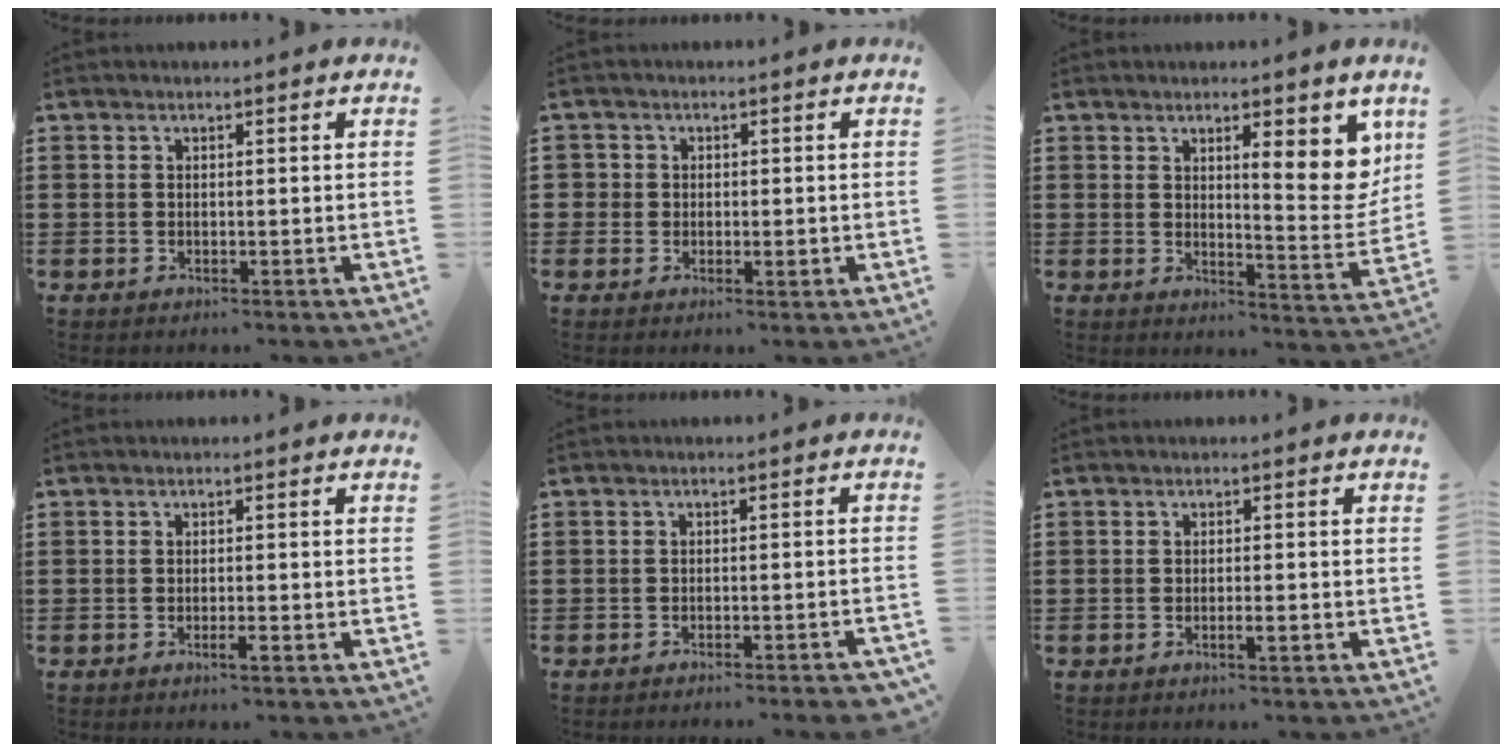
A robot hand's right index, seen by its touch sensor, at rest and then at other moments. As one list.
[{"total": 1.5, "force": [-0.1, 1.4, 0.5], "torque": [-0.015, 0.003, -0.002]}, {"total": 8.2, "force": [3.9, 2.6, 6.7], "torque": [-0.087, -0.022, 0.059]}, {"total": 1.5, "force": [-0.9, 0.0, 1.2], "torque": [-0.022, -0.006, -0.013]}, {"total": 2.2, "force": [-1.9, -0.2, 1.0], "torque": [-0.016, 0.000, -0.037]}, {"total": 1.8, "force": [-0.9, 0.2, 1.6], "torque": [-0.027, -0.002, -0.015]}]